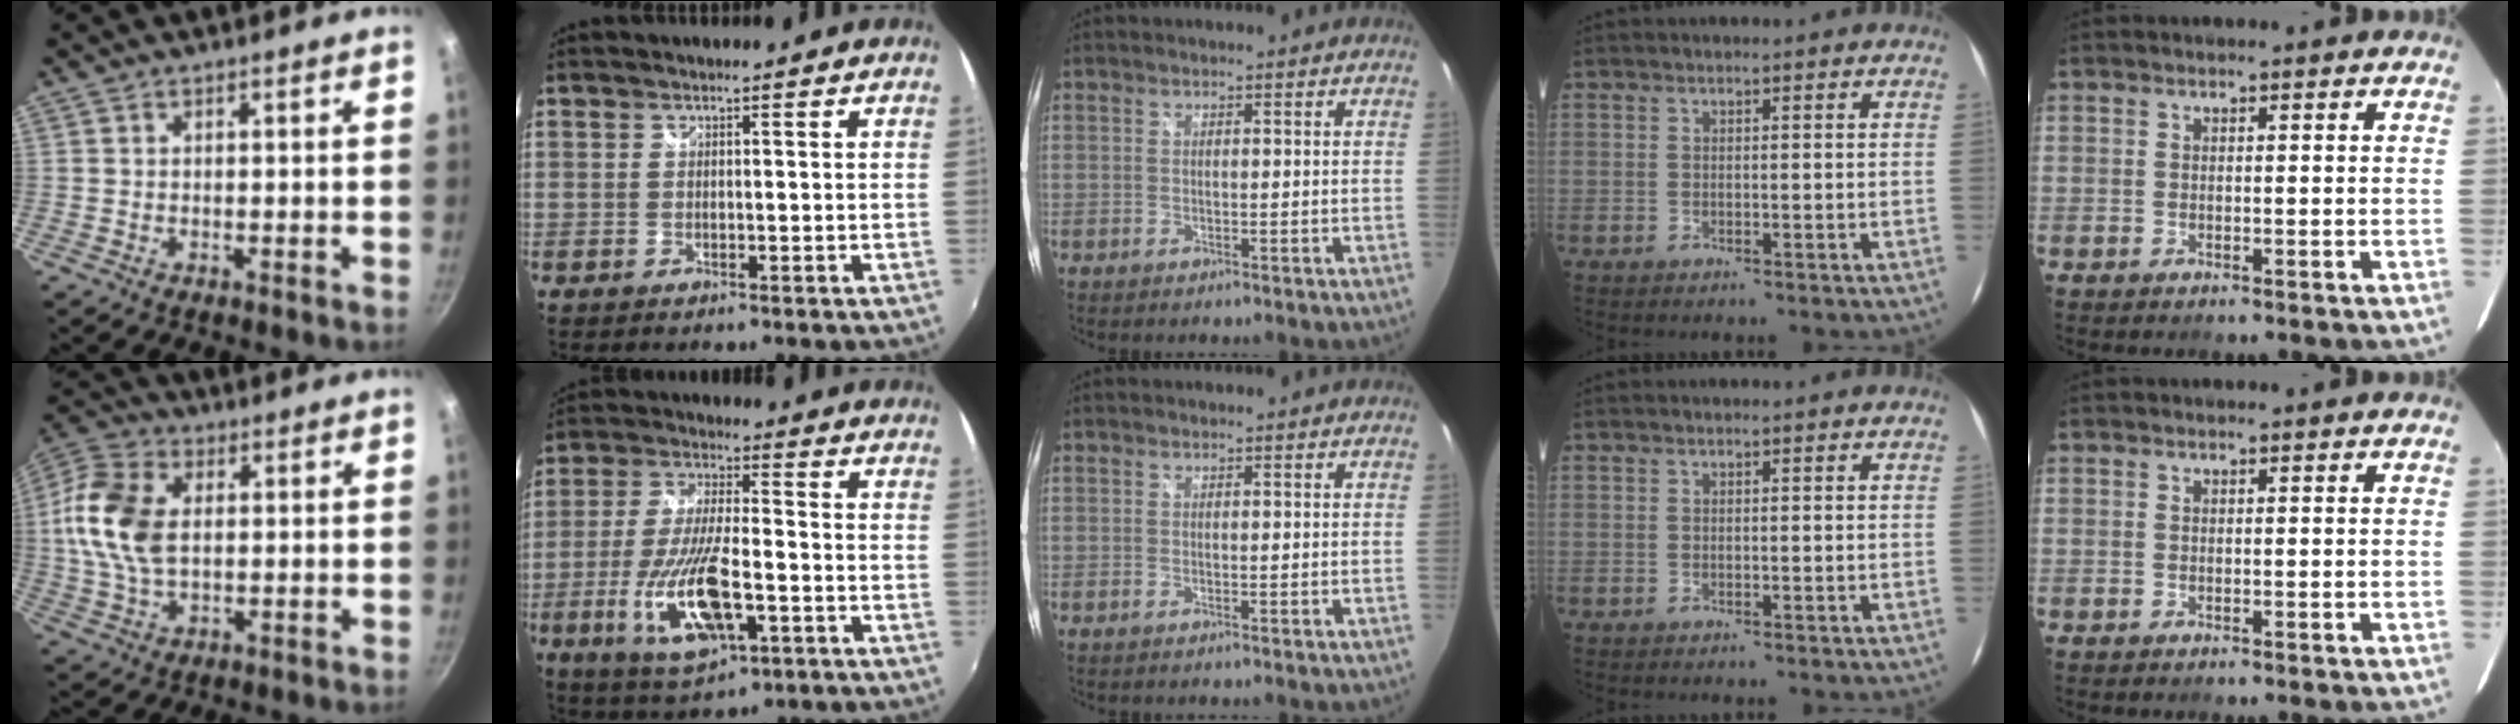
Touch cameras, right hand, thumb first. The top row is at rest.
{"thumb": {"total": 13.3, "force": [1.3, 8.4, 10.3], "torque": [-0.195, 0.012, 0.013]}, "index": {"total": 15.8, "force": [-5.4, 5.6, 13.8], "torque": [-0.286, -0.018, -0.095]}}